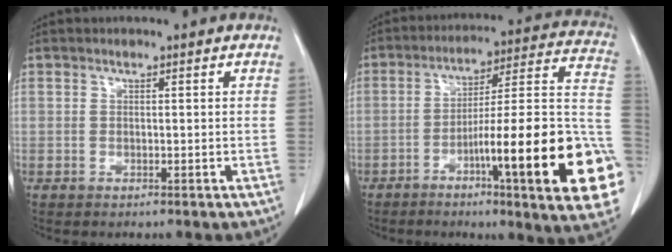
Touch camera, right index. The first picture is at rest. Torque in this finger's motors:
{"motor_torque": [2.14, 0.00, 1.05, 0.17]}